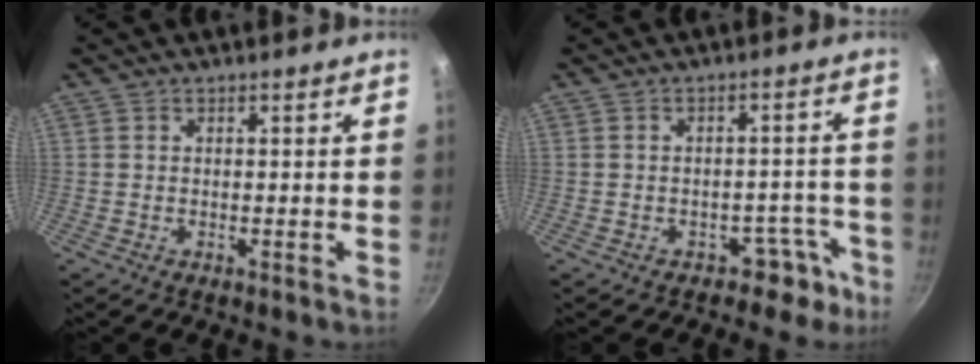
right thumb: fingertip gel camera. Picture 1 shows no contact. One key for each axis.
{"total": 5.4, "fx": -3.5, "fy": 3.7, "fz": 1.7, "tx": 0.030, "ty": 0.060, "tz": -0.023}